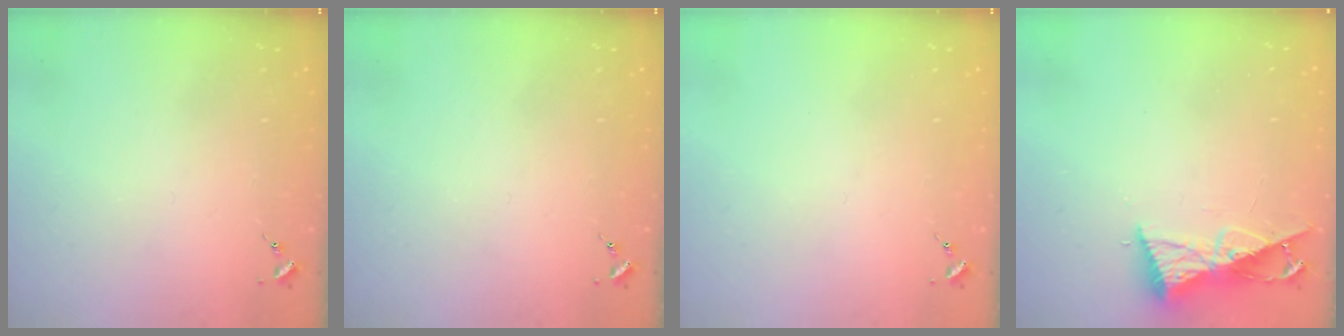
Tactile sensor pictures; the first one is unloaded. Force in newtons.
{"total": 0.0}
{"total": 0.0}
{"total": 8.9, "press": 8.9, "slide": 0.5}